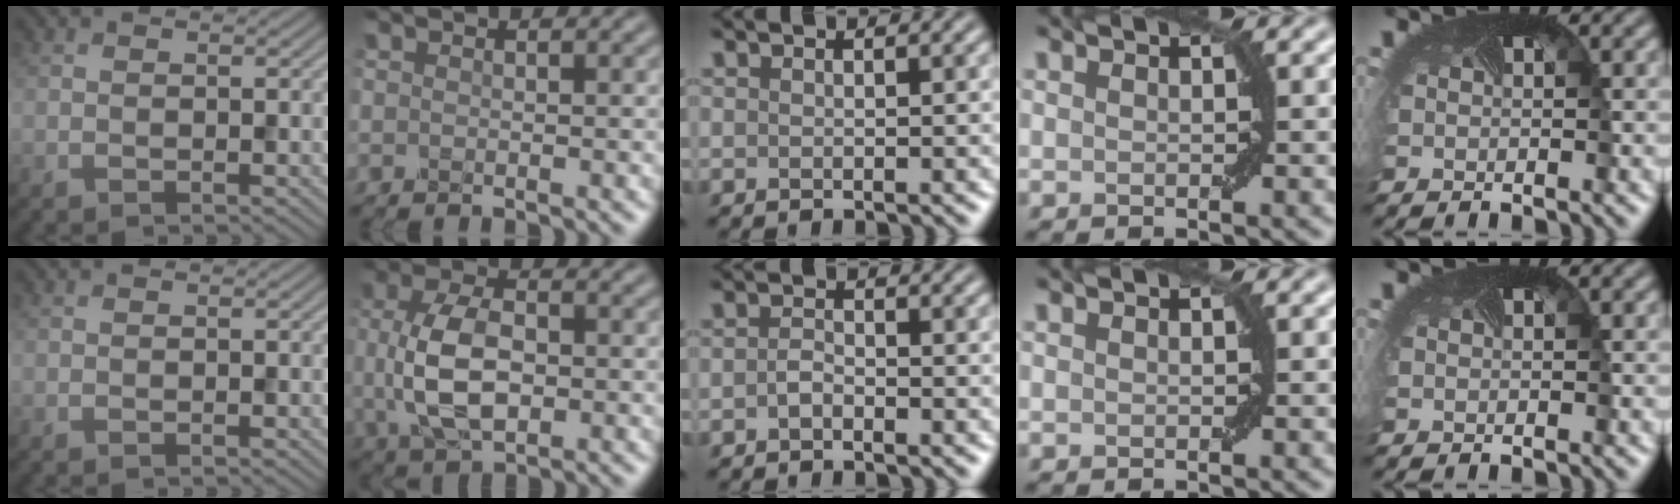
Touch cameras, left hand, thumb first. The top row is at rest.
{"index": {"total": 6.9, "force": [-0.2, 4.0, 5.7], "torque": [-0.126, -0.002, -0.005]}, "middle": {"total": 1.1, "force": [-0.6, 0.5, 0.7], "torque": [-0.016, 0.003, -0.015]}}